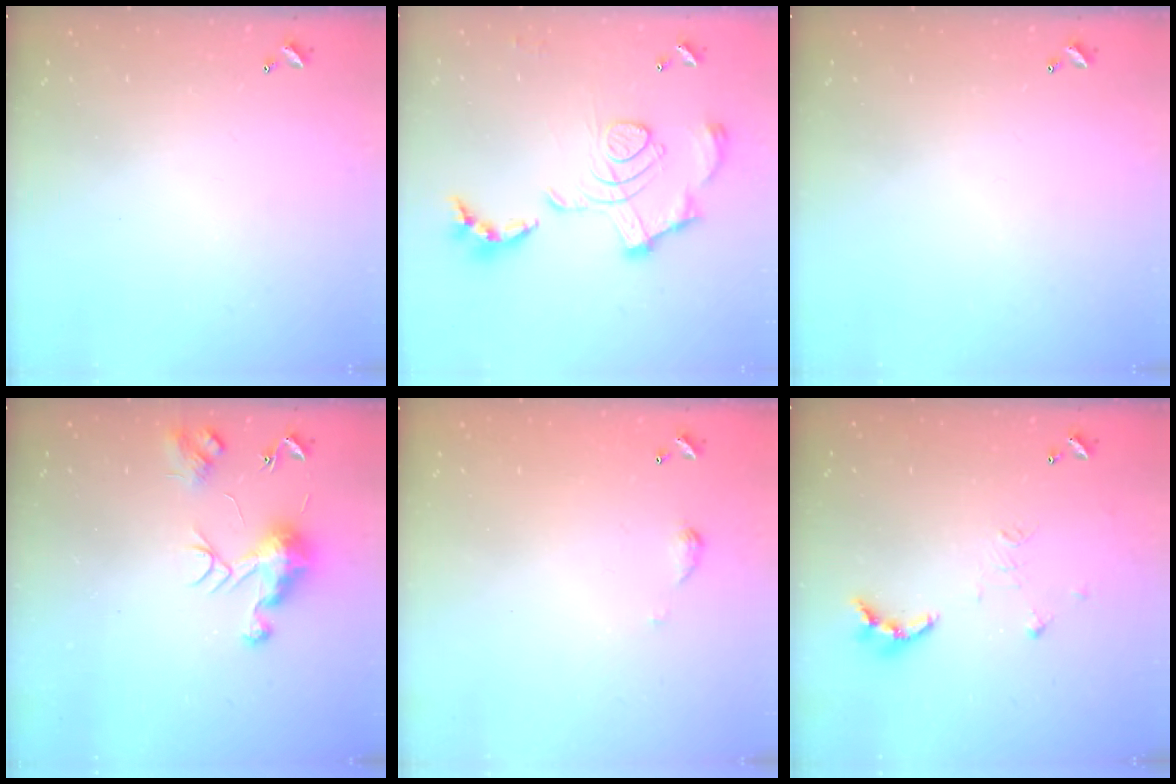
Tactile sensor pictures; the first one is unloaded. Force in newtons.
{"total": 2.1, "press": 1.4, "slide": 1.5}
{"total": 0.0}
{"total": 9.0, "press": 9.0, "slide": 0.5}
{"total": 3.2, "press": 3.1, "slide": 0.5}
{"total": 9.3, "press": 9.2, "slide": 0.9}